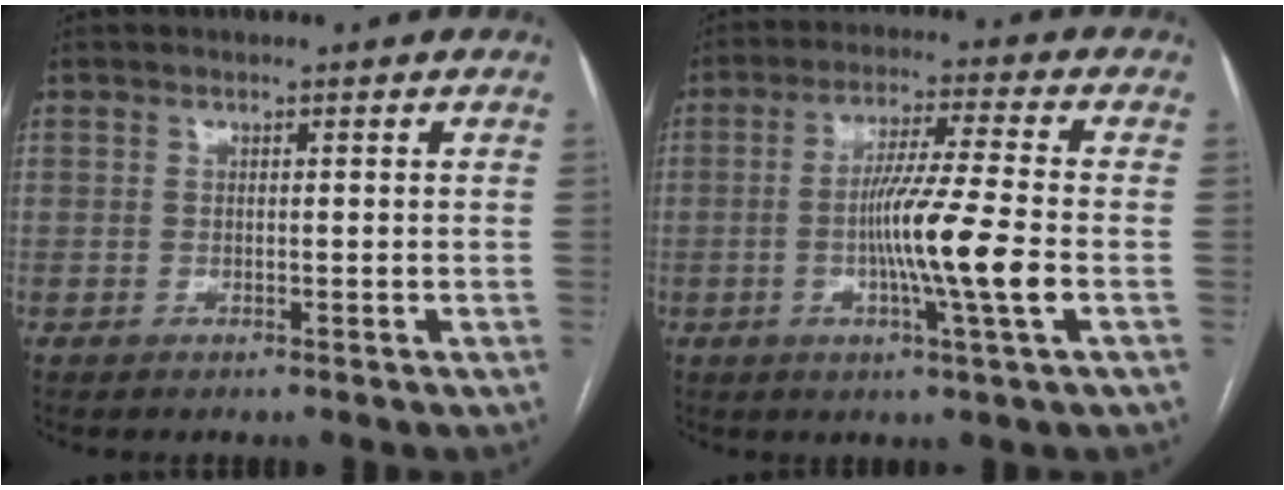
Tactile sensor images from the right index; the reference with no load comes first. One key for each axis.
{"total": 11.0, "fx": -2.2, "fy": -1.1, "fz": 10.7, "tx": -0.197, "ty": -0.012, "tz": -0.045}